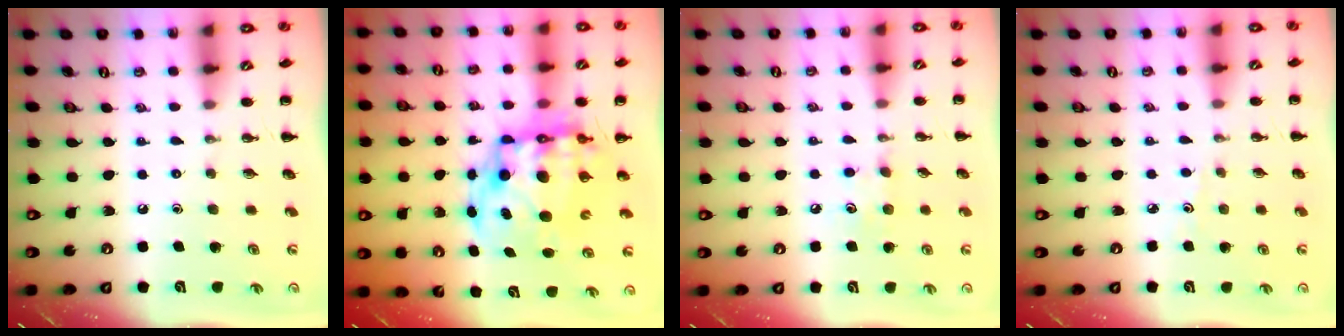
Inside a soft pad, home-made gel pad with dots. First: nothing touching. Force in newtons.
{"total": 15.6, "press": 15.1, "slide": 3.9}
{"total": 7.1, "press": 6.9, "slide": 1.8}
{"total": 2.5, "press": 2.4, "slide": 0.8}